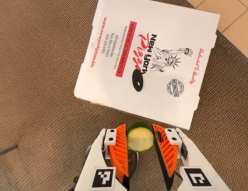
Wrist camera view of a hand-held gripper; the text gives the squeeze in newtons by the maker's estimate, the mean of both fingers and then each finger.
{"total": 9.5, "left": 9.7, "right": 9.2}